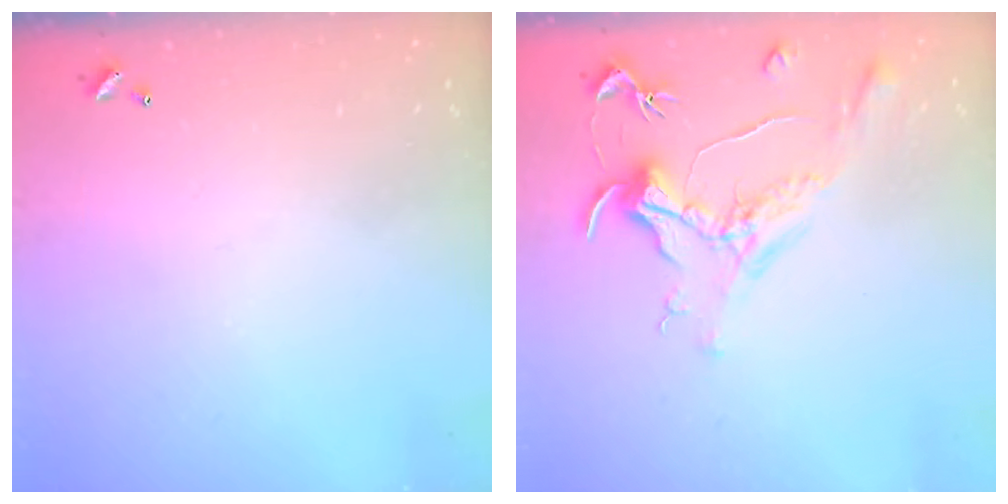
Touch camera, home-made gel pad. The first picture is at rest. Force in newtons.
{"total": 1.6, "press": 1.4, "slide": 0.7}